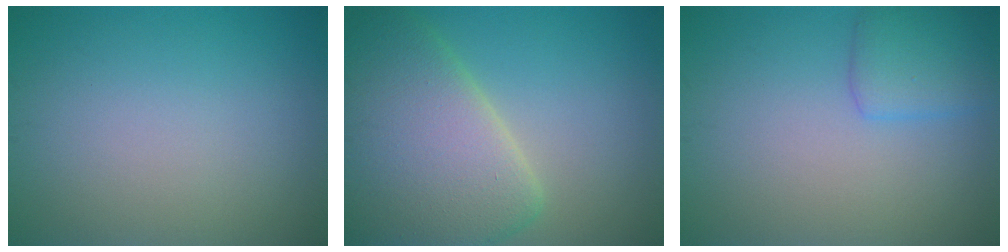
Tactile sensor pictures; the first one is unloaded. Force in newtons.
{"total": 9.8, "press": 9.8, "slide": 1.0}
{"total": 2.7, "press": 2.7, "slide": 0.0}